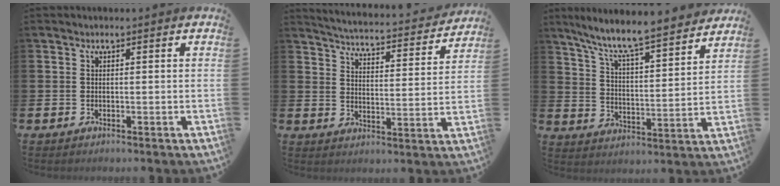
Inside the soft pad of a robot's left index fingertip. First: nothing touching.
{"total": 4.4, "force": [4.3, 0.3, 0.9], "torque": [-0.041, -0.038, 0.069]}
{"total": 8.4, "force": [7.8, 0.3, 3.1], "torque": [-0.098, -0.062, 0.131]}